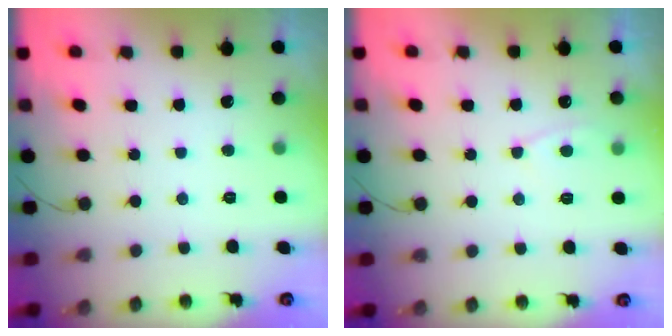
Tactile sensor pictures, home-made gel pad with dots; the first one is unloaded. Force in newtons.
{"total": 3.4, "press": 3.3, "slide": 0.5}